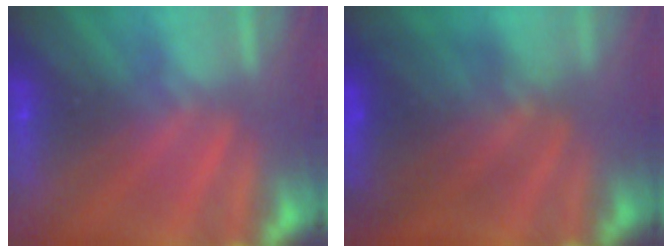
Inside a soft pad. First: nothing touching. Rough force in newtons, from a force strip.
{"total": 7.5}